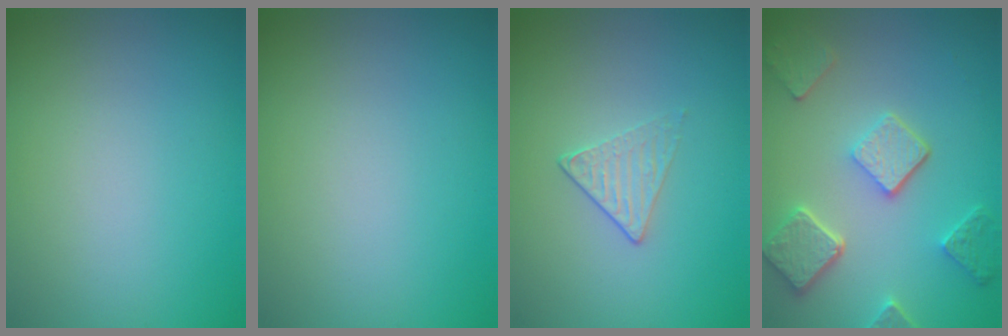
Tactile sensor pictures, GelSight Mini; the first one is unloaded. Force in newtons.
{"total": 0.0}
{"total": 1.3, "press": 0.9, "slide": 0.9}
{"total": 5.1, "press": 3.9, "slide": 3.2}